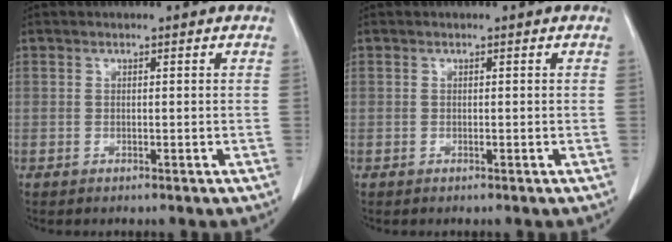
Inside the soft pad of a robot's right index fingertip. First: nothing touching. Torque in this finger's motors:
{"motor_torque": [0.08, 0.01, -0.01, 0.00]}